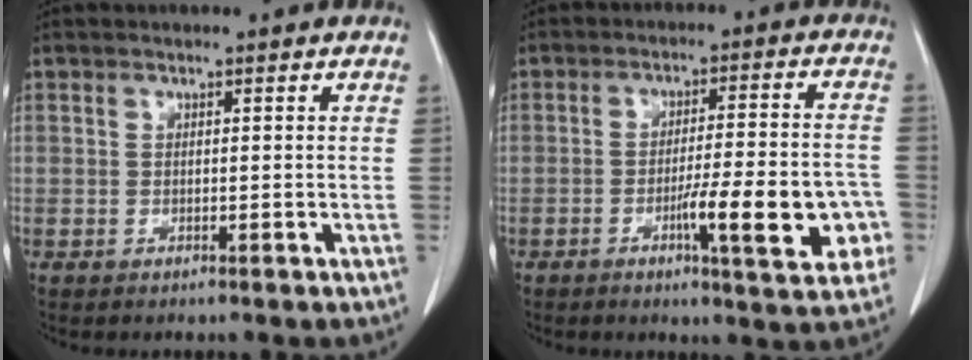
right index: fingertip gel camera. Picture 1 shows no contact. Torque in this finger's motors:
{"motor_torque": [1.21, -0.74, 0.35, 0.08]}